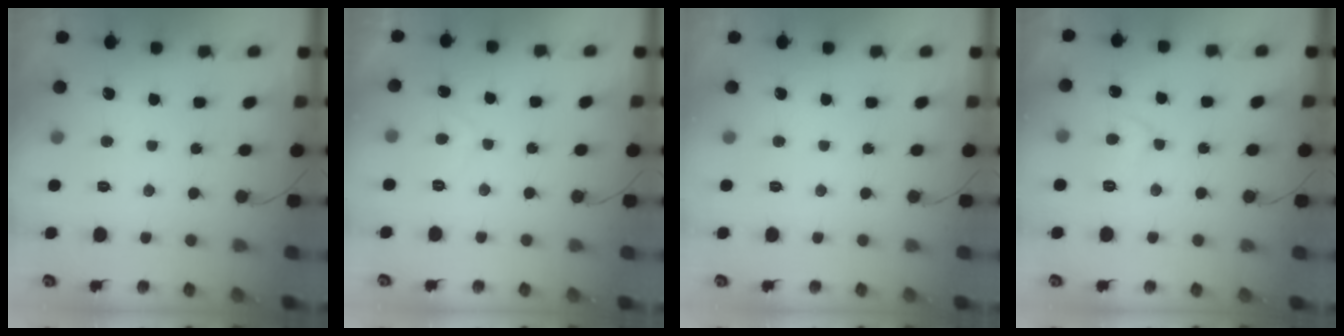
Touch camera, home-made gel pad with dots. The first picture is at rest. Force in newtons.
{"total": 1.6, "press": 1.4, "slide": 0.7}
{"total": 0.0}
{"total": 5.6, "press": 5.6, "slide": 0.5}